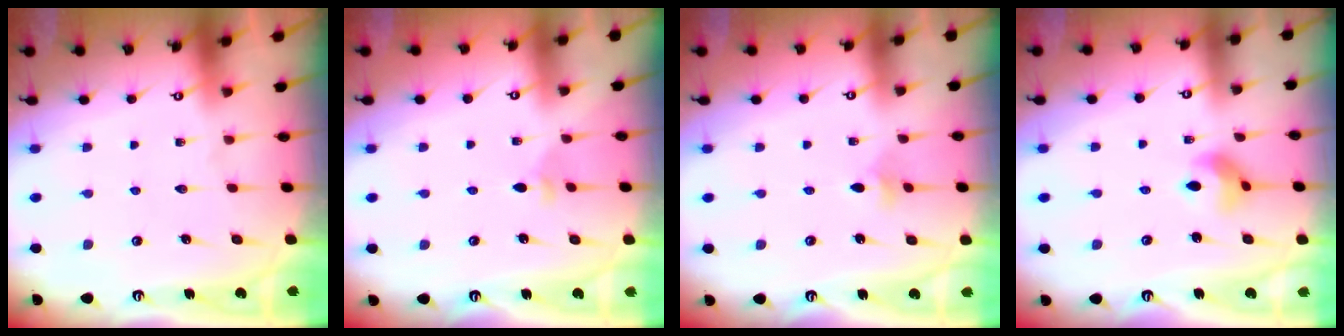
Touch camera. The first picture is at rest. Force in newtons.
{"total": 2.5, "press": 2.4, "slide": 0.6}
{"total": 2.6, "press": 2.6, "slide": 0.5}
{"total": 6.4, "press": 6.3, "slide": 0.6}